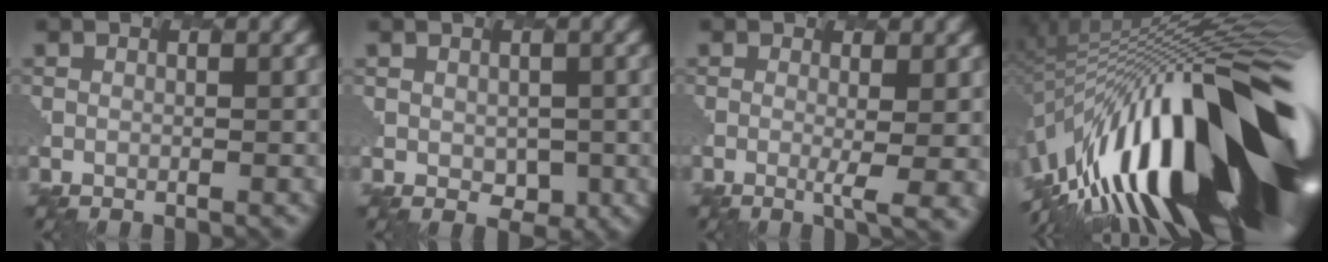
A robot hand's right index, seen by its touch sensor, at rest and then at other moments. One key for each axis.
{"total": 2.1, "fx": 0.0, "fy": 1.8, "fz": 1.1, "tx": -0.031, "ty": -0.022, "tz": 0.004}
{"total": 2.8, "fx": 0.2, "fy": 0.3, "fz": 2.8, "tx": -0.059, "ty": -0.016, "tz": 0.003}
{"total": 18.1, "fx": -5.2, "fy": 6.7, "fz": 15.9, "tx": -0.243, "ty": 0.026, "tz": -0.123}